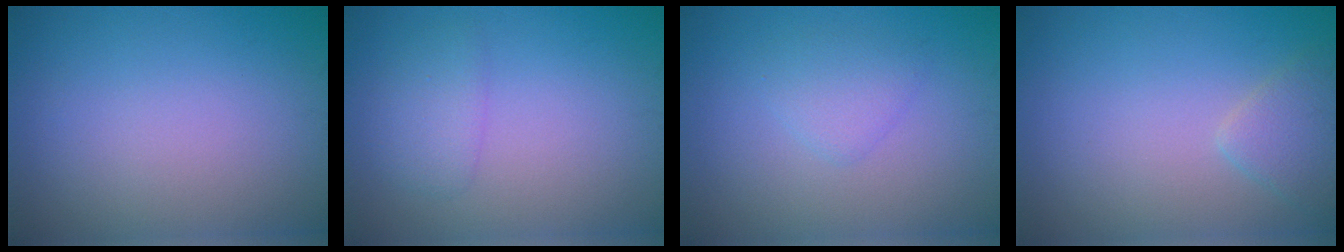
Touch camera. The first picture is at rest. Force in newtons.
{"total": 1.9, "press": 1.9, "slide": 0.1}
{"total": 1.9, "press": 1.8, "slide": 0.1}
{"total": 2.1, "press": 2.1, "slide": 0.1}